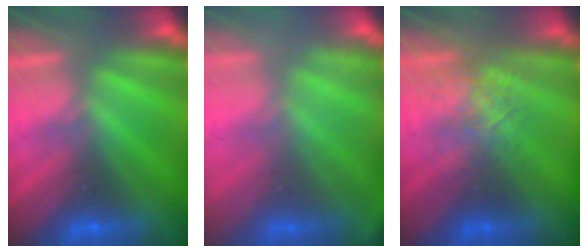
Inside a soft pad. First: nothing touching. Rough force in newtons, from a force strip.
{"total": 1.8}
{"total": 2.6}